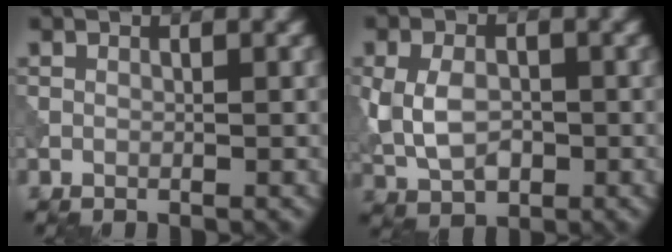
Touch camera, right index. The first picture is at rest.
{"total": 5.1, "force": [-0.4, 3.4, 3.7], "torque": [-0.085, -0.006, -0.009]}